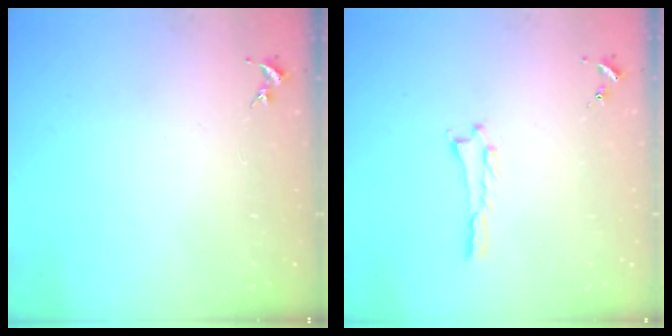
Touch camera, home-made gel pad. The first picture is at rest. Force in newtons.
{"total": 0.0}